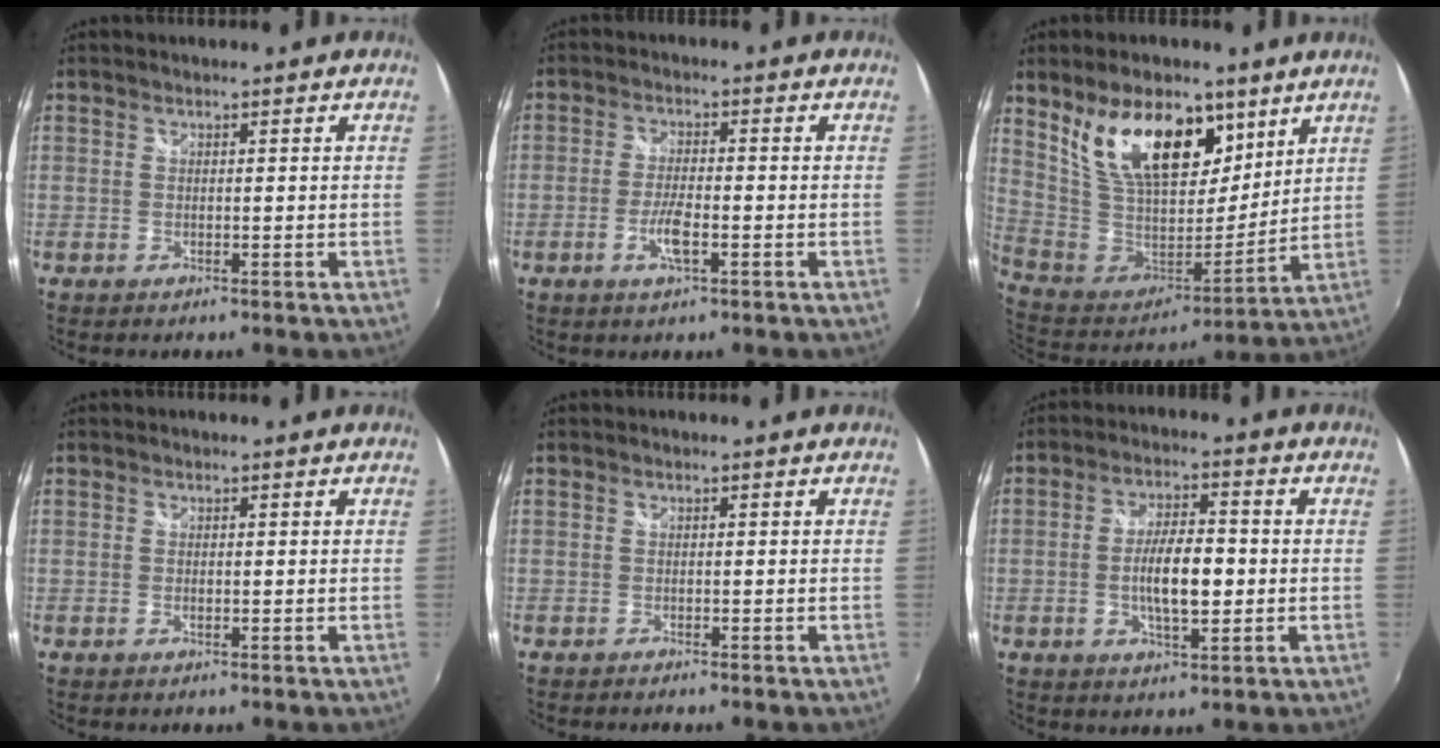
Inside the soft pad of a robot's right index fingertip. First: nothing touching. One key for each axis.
{"total": 4.8, "fx": -1.8, "fy": 1.2, "fz": 4.2, "tx": -0.091, "ty": -0.004, "tz": -0.036}
{"total": 21.1, "fx": 10.7, "fy": 11.4, "fz": 14.2, "tx": -0.272, "ty": 0.011, "tz": 0.208}
{"total": 0.5, "fx": -0.1, "fy": 0.3, "fz": 0.4, "tx": -0.009, "ty": -0.002, "tz": -0.004}
{"total": 0.9, "fx": -0.8, "fy": 0.2, "fz": 0.3, "tx": -0.010, "ty": -0.005, "tz": -0.016}
{"total": 8.5, "fx": -1.2, "fy": 2.9, "fz": 7.9, "tx": -0.147, "ty": 0.001, "tz": -0.019}